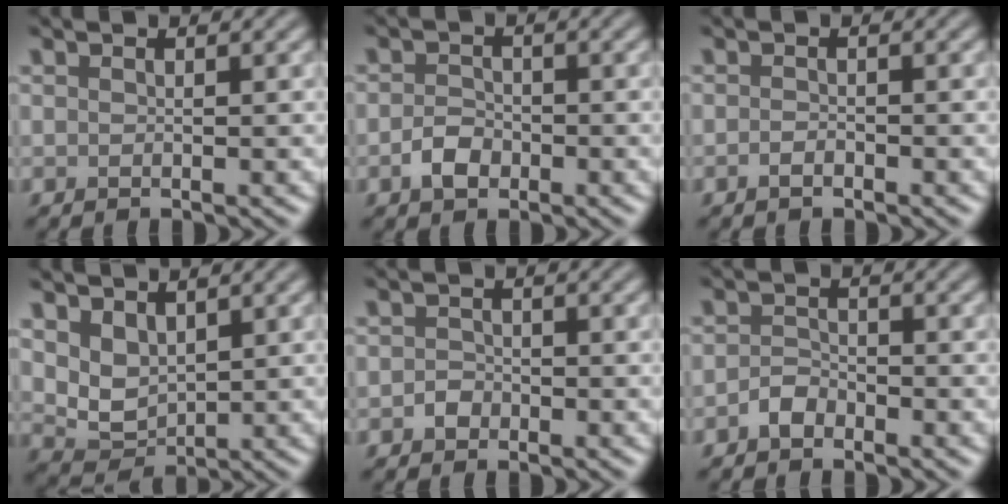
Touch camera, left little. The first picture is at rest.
{"total": 2.3, "force": [-1.1, 1.6, 1.3], "torque": [-0.023, 0.003, -0.025]}
{"total": 0.9, "force": [-0.6, 0.4, 0.5], "torque": [-0.012, -0.001, -0.012]}
{"total": 3.1, "force": [1.5, 2.1, 1.8], "torque": [-0.045, -0.009, 0.034]}
{"total": 1.2, "force": [-0.6, 1.0, 0.4], "torque": [-0.004, 0.000, -0.014]}
{"total": 1.6, "force": [-1.2, 0.9, 0.6], "torque": [-0.011, 0.006, -0.025]}